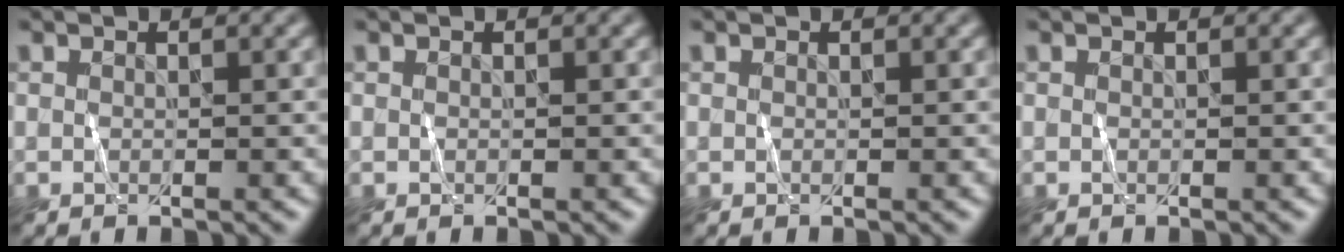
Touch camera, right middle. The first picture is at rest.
{"total": 0.0}
{"total": 0.0}
{"total": 0.0}